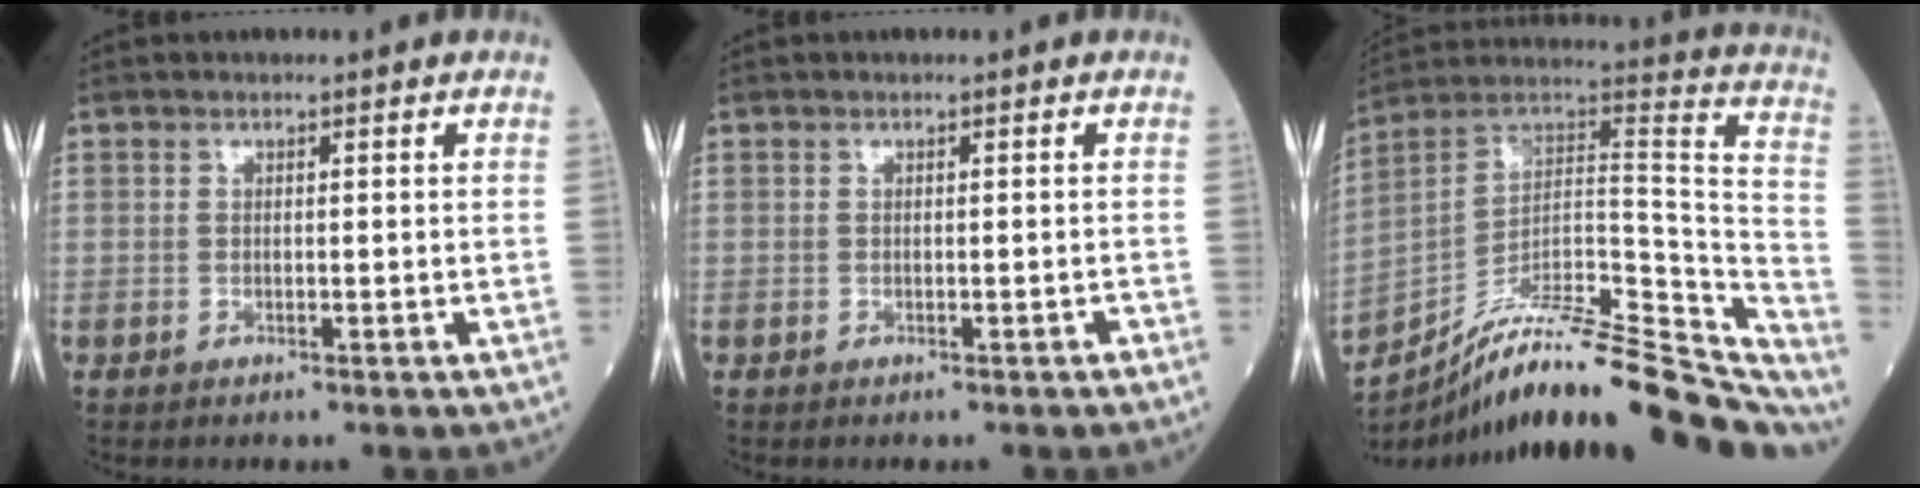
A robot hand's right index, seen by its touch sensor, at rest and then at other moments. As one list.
[{"total": 0.0}, {"total": 32.7, "force": [-27.9, 5.8, 16.1], "torque": [-0.177, 0.005, -0.403]}]